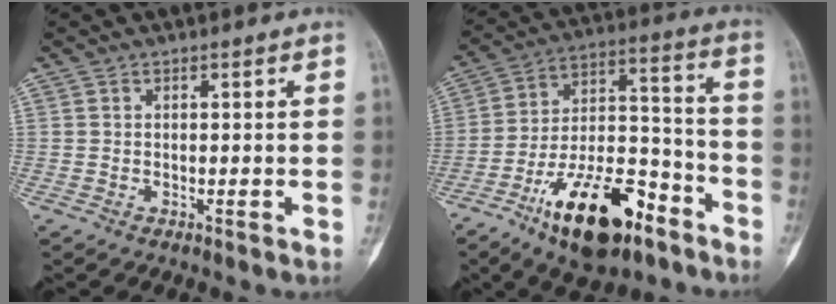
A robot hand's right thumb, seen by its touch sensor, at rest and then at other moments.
{"total": 20.7, "force": [-12.0, 9.0, 14.2], "torque": [-0.228, 0.081, -0.202]}